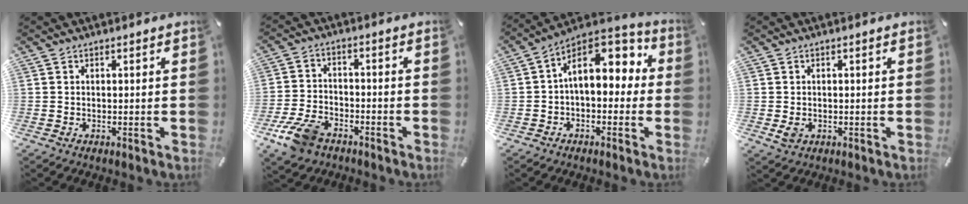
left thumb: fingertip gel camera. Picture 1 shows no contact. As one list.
[{"total": 9.6, "force": [-6.1, 5.5, 5.1], "torque": [-0.111, 0.024, -0.113]}, {"total": 12.2, "force": [3.8, 7.7, 8.8], "torque": [-0.139, -0.024, 0.067]}, {"total": 2.2, "force": [-0.4, 1.7, 1.3], "torque": [-0.029, -0.001, -0.008]}]